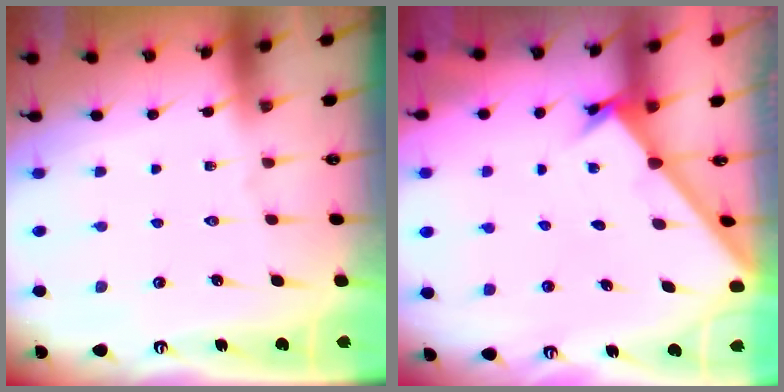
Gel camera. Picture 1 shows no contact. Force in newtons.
{"total": 1.8, "press": 1.8, "slide": 0.2}